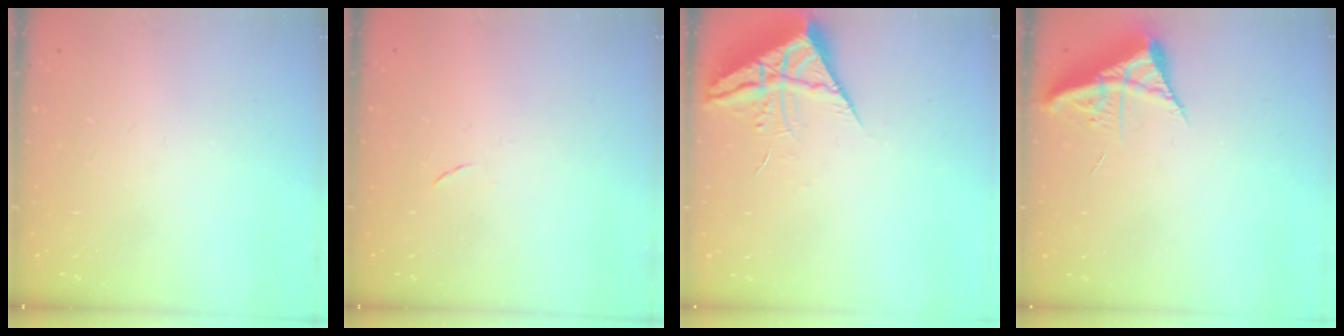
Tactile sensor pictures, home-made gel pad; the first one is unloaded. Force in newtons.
{"total": 4.2, "press": 4.2, "slide": 0.5}
{"total": 6.7, "press": 6.7, "slide": 0.5}
{"total": 9.2, "press": 9.2, "slide": 0.8}